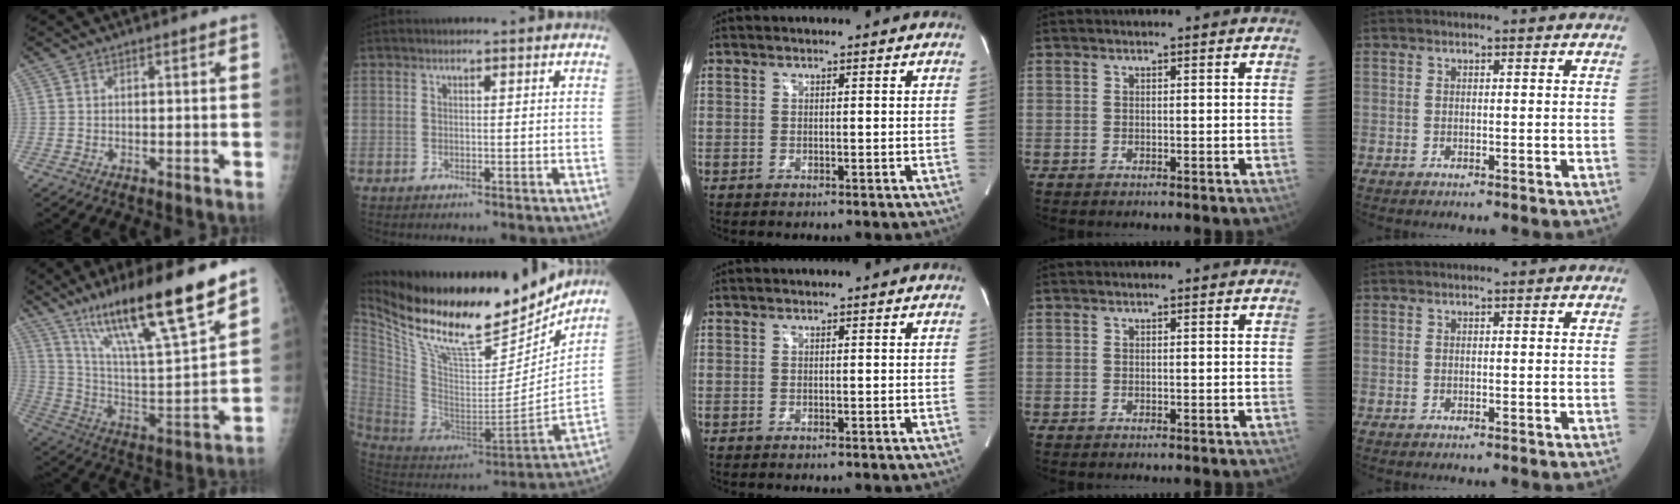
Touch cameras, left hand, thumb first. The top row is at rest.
{"thumb": {"total": 23.4, "force": [16.2, 3.2, 16.5], "torque": [-0.261, -0.066, 0.286]}, "index": {"total": 25.3, "force": [21.4, 6.1, 12.2], "torque": [-0.228, -0.022, 0.354]}}